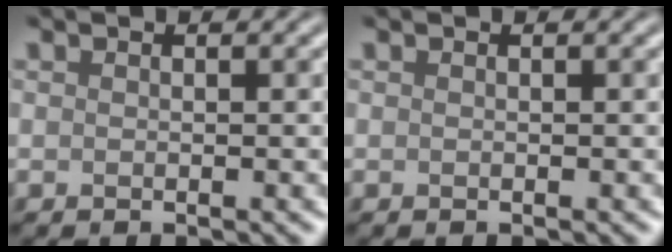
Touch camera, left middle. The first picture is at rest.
{"total": 0.0}